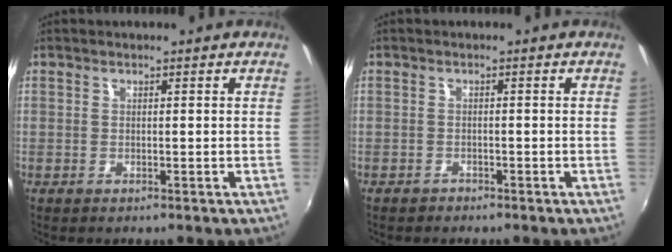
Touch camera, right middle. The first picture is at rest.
{"total": 1.2, "force": [-1.0, 0.6, 0.0], "torque": [-0.004, 0.001, -0.017]}